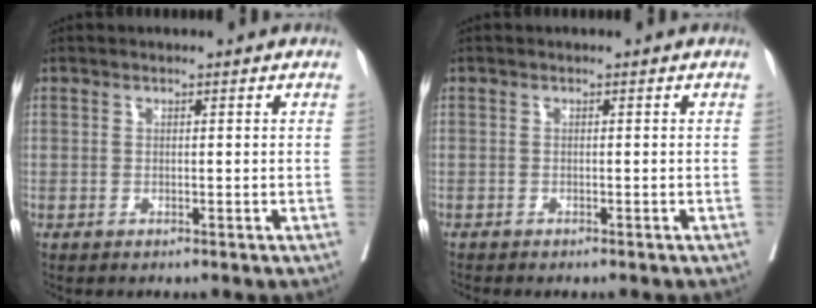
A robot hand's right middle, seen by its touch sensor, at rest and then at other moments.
{"total": 1.3, "force": [-1.2, 0.1, 0.5], "torque": [-0.004, -0.001, -0.018]}